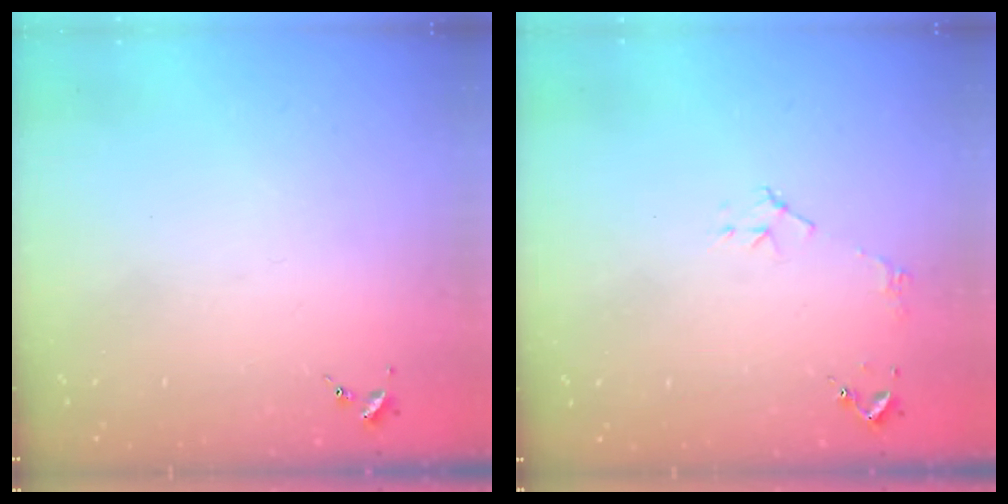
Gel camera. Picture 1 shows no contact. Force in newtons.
{"total": 5.3, "press": 5.3, "slide": 0.7}